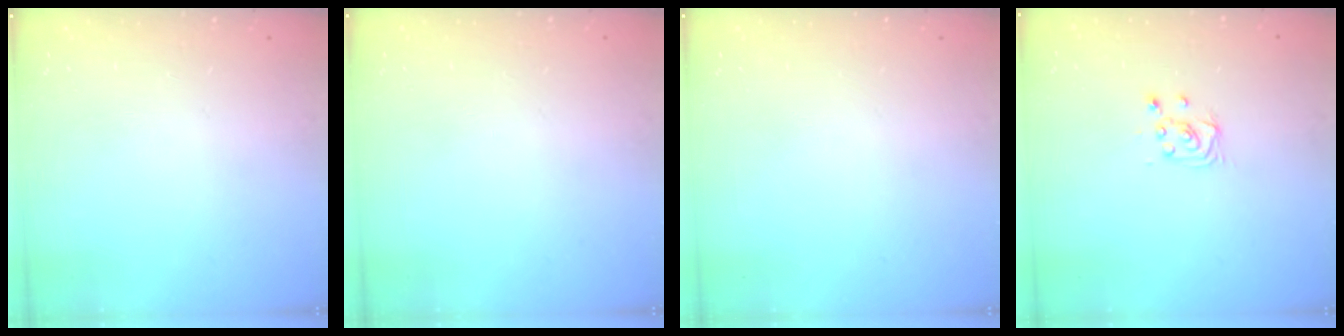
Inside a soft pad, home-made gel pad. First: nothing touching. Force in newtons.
{"total": 0.0}
{"total": 0.0}
{"total": 4.6, "press": 4.6, "slide": 0.5}